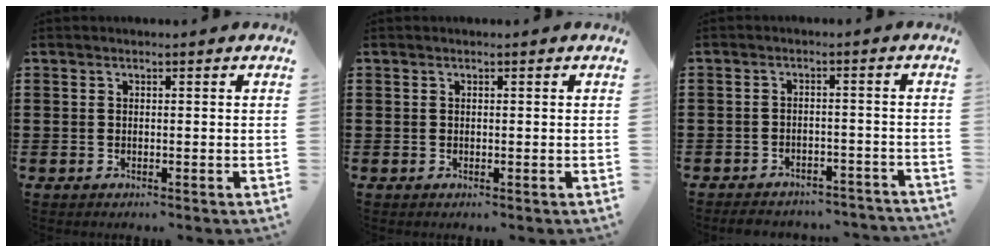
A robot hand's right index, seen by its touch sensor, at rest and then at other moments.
{"total": 0.0}
{"total": 3.3, "force": [-3.3, 0.6, 0.1], "torque": [-0.007, 0.003, -0.068]}